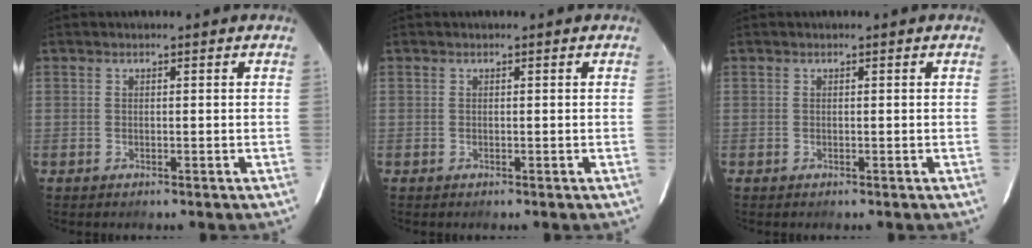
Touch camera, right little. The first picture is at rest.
{"total": 0.0}
{"total": 0.0}